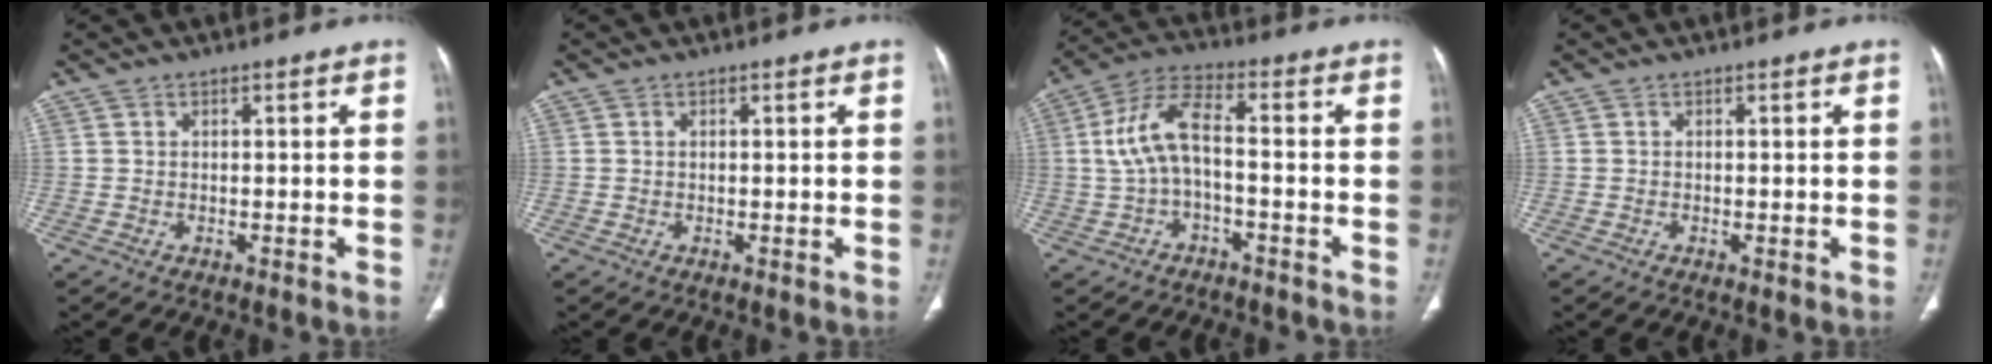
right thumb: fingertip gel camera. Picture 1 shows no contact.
{"total": 0.0}
{"total": 8.8, "force": [-1.2, 3.6, 7.9], "torque": [-0.172, 0.040, -0.029]}
{"total": 0.6, "force": [-0.2, 0.2, 0.5], "torque": [-0.014, -0.004, -0.003]}